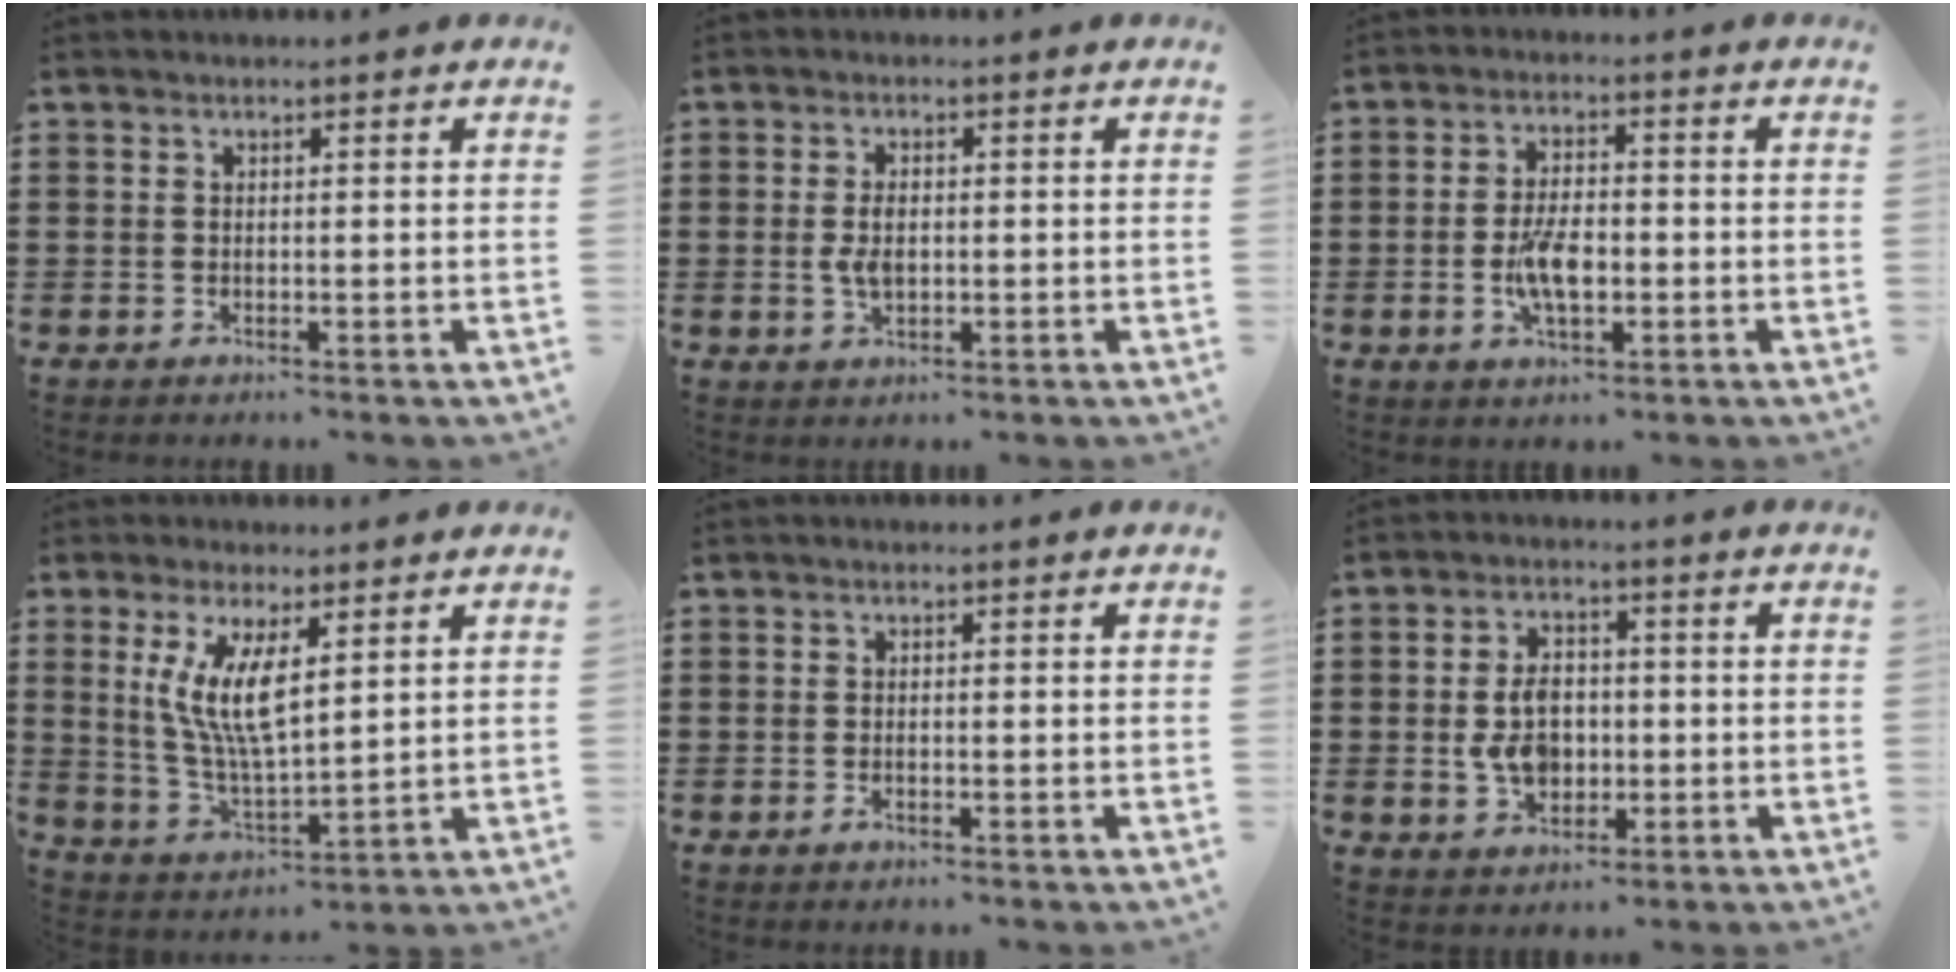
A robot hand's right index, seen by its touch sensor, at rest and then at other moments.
{"total": 3.4, "force": [-0.1, 1.8, 2.8], "torque": [-0.070, -0.002, -0.007]}
{"total": 6.3, "force": [-1.4, 2.8, 5.5], "torque": [-0.122, -0.003, -0.030]}
{"total": 8.5, "force": [2.7, 2.6, 7.6], "torque": [-0.160, -0.001, 0.046]}
{"total": 0.7, "force": [-0.4, 0.2, 0.5], "torque": [-0.012, -0.008, -0.004]}
{"total": 6.7, "force": [-0.6, 4.5, 4.9], "torque": [-0.103, 0.003, -0.015]}